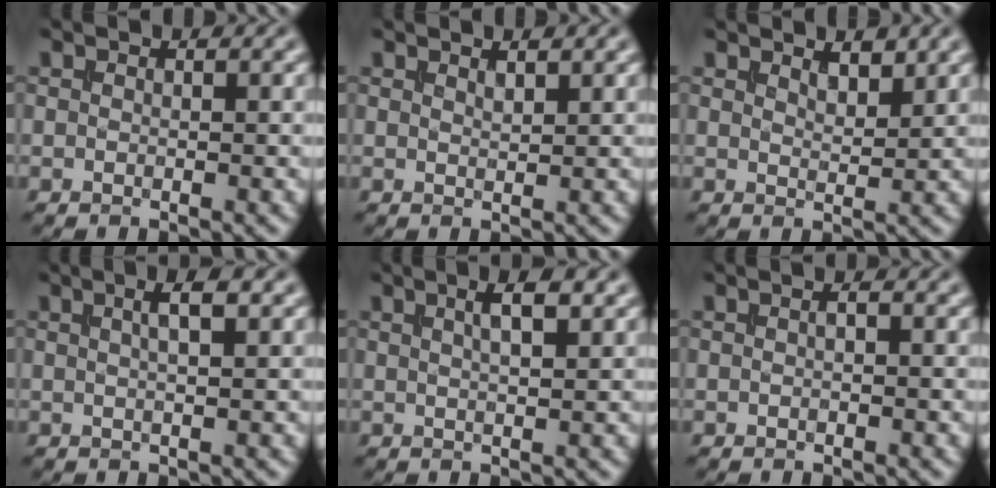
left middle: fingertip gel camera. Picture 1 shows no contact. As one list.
[{"total": 1.0, "force": [0.9, 0.2, 0.5], "torque": [-0.010, 0.002, 0.015]}, {"total": 1.9, "force": [1.5, 0.5, 0.9], "torque": [-0.017, -0.003, 0.029]}, {"total": 2.5, "force": [0.9, 0.6, 2.2], "torque": [-0.030, 0.011, 0.011]}, {"total": 2.9, "force": [1.3, 0.8, 2.5], "torque": [-0.034, 0.009, 0.019]}, {"total": 0.6, "force": [0.0, 0.1, 0.6], "torque": [-0.015, 0.002, 0.000]}]